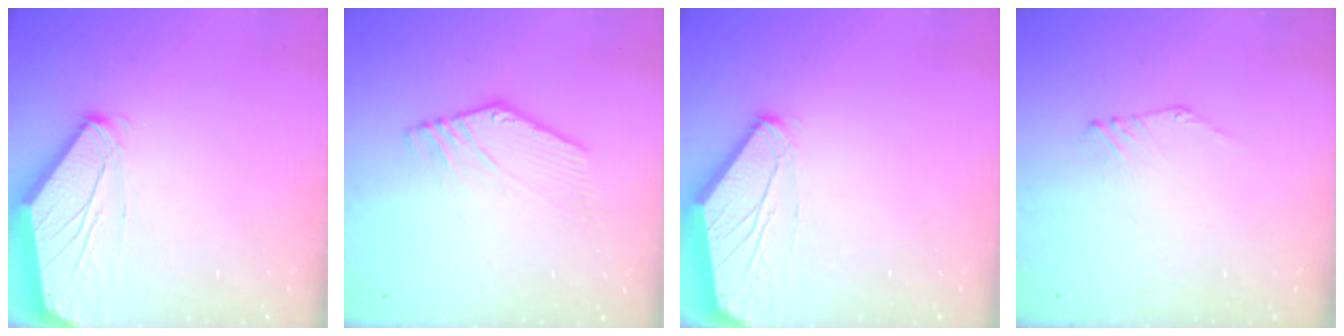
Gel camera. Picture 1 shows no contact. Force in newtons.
{"total": 2.7, "press": 2.7, "slide": 0.3}
{"total": 0.0}
{"total": 0.6, "press": 0.5, "slide": 0.3}